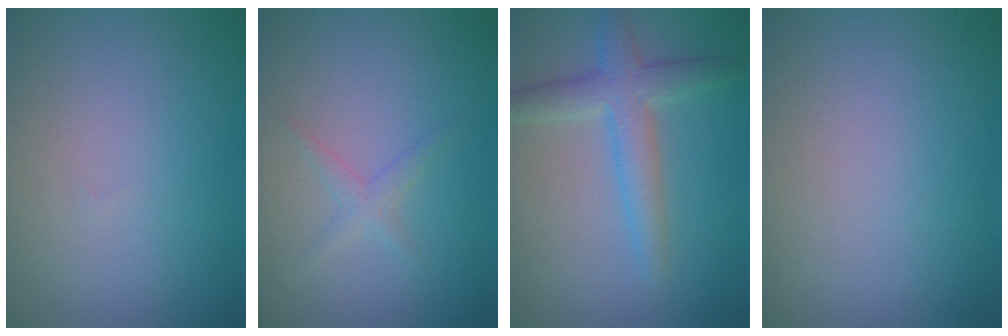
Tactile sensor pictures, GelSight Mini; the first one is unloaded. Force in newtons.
{"total": 1.3, "press": 1.3, "slide": 0.1}
{"total": 3.9, "press": 3.9, "slide": 0.3}
{"total": 0.0}